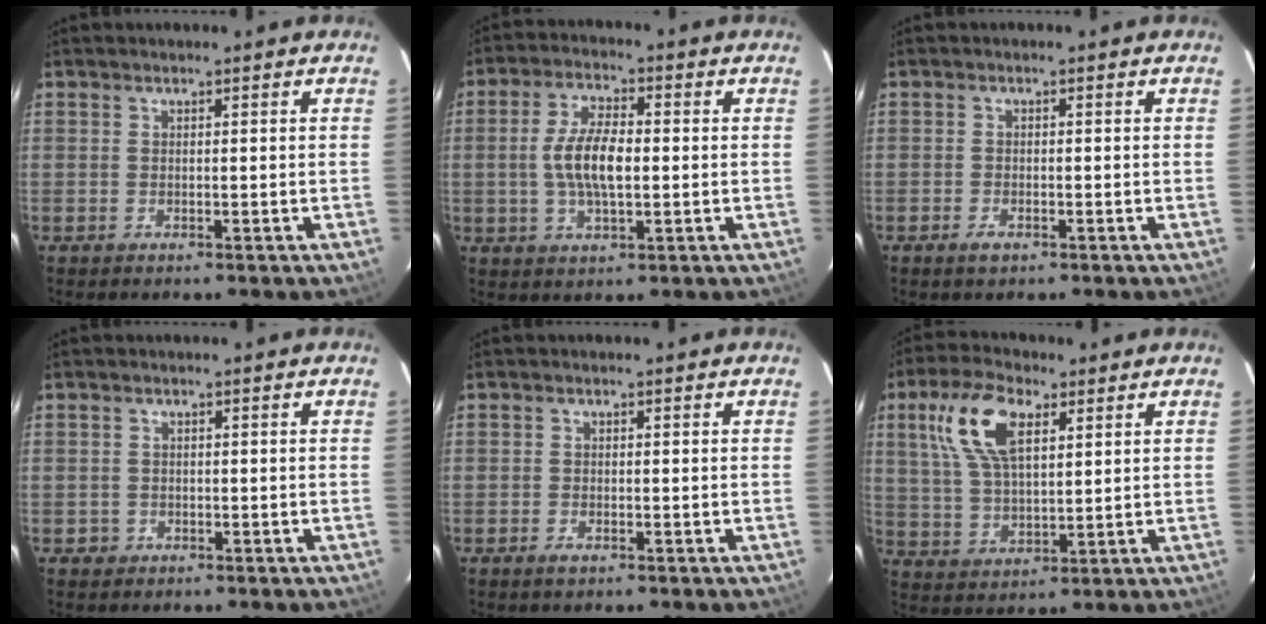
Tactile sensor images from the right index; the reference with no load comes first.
{"total": 8.5, "force": [-0.3, 3.4, 7.8], "torque": [-0.153, 0.007, -0.007]}
{"total": 1.5, "force": [-1.0, 0.7, 0.8], "torque": [-0.016, -0.002, -0.019]}
{"total": 1.6, "force": [-0.6, 1.5, 0.0], "torque": [-0.002, 0.006, -0.006]}
{"total": 1.3, "force": [-0.9, 0.6, 0.8], "torque": [-0.013, -0.002, -0.017]}
{"total": 12.1, "force": [5.1, 5.6, 9.4], "torque": [-0.189, 0.021, 0.100]}